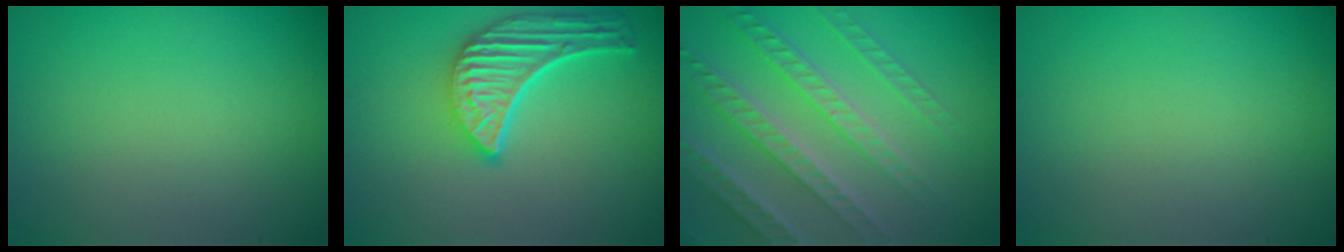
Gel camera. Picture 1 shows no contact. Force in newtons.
{"total": 5.0, "press": 3.9, "slide": 3.2}
{"total": 5.8, "press": 4.8, "slide": 3.3}
{"total": 0.0}